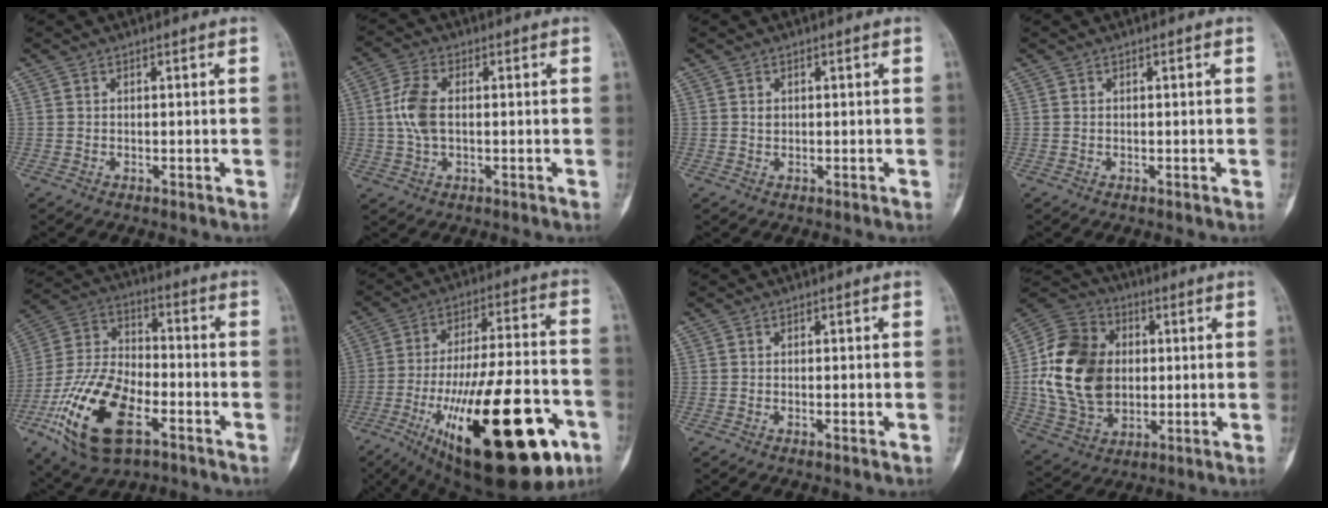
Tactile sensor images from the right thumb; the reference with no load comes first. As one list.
[{"total": 6.9, "force": [0.3, 3.7, 5.8], "torque": [-0.134, 0.011, 0.003]}, {"total": 0.9, "force": [0.2, 0.7, 0.4], "torque": [-0.001, 0.001, 0.004]}, {"total": 0.0}, {"total": 21.0, "force": [-8.7, 10.6, 15.8], "torque": [-0.308, 0.032, -0.153]}, {"total": 34.7, "force": [-13.5, 12.4, 29.5], "torque": [-0.440, 0.029, -0.195]}, {"total": 1.1, "force": [-0.4, 0.3, 1.0], "torque": [-0.015, 0.003, -0.005]}, {"total": 20.1, "force": [0.9, 15.1, 13.2], "torque": [-0.229, 0.007, 0.021]}]